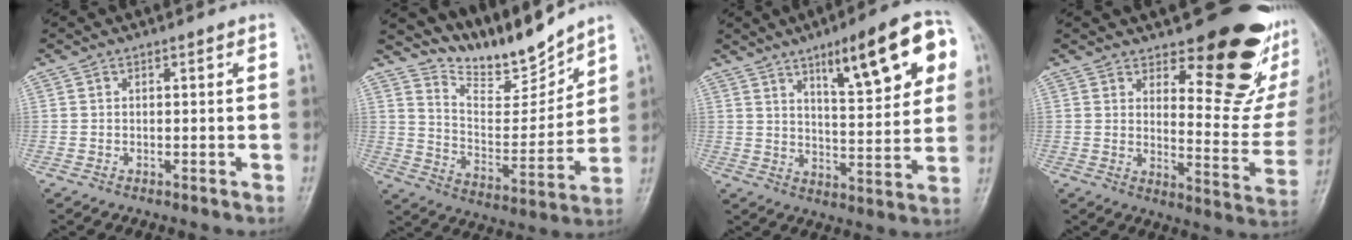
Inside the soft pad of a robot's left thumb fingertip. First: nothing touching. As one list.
[{"total": 12.7, "force": [12.0, 2.1, 3.4], "torque": [-0.025, -0.090, 0.225]}, {"total": 16.9, "force": [7.8, 4.8, 14.2], "torque": [-0.175, -0.023, 0.112]}, {"total": 20.9, "force": [12.4, 8.1, 14.8], "torque": [-0.138, -0.098, 0.170]}]